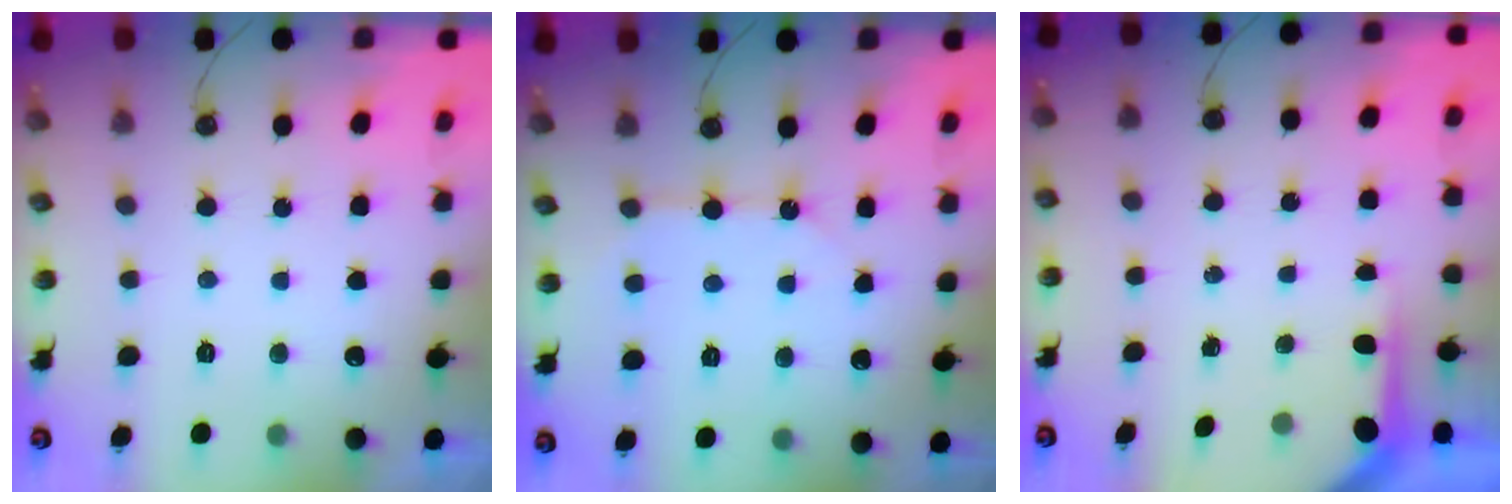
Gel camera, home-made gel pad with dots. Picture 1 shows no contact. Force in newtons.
{"total": 6.8, "press": 6.8, "slide": 0.6}
{"total": 3.9, "press": 3.9, "slide": 0.4}